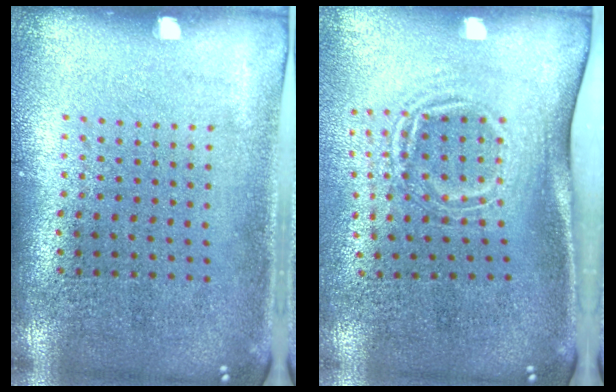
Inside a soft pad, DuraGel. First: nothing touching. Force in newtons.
{"total": 1.7, "press": 1.2, "slide": 1.2}